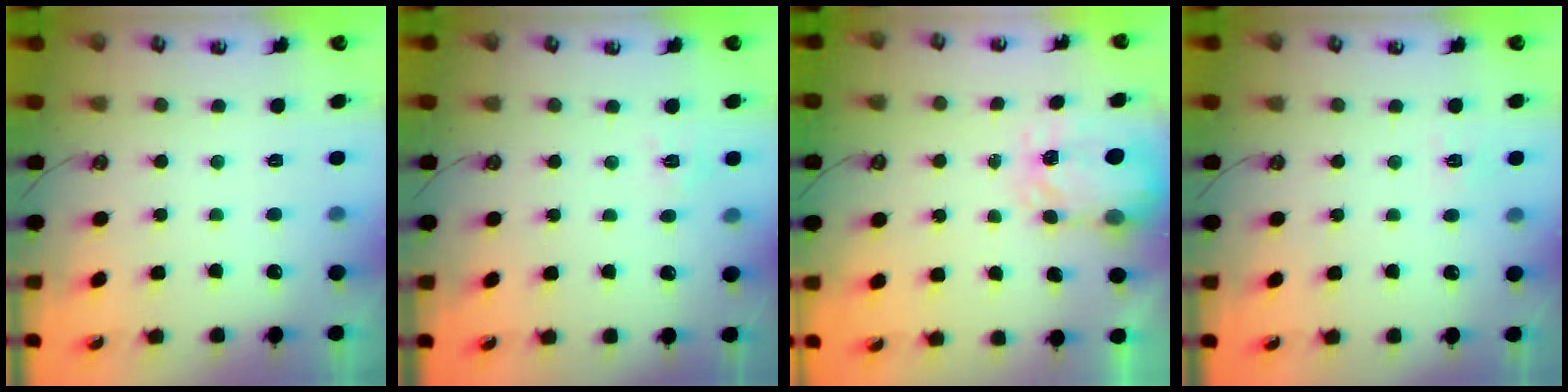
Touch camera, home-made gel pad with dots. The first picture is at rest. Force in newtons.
{"total": 6.2, "press": 6.2, "slide": 0.7}
{"total": 3.8, "press": 3.8, "slide": 0.6}
{"total": 5.8, "press": 5.7, "slide": 0.8}